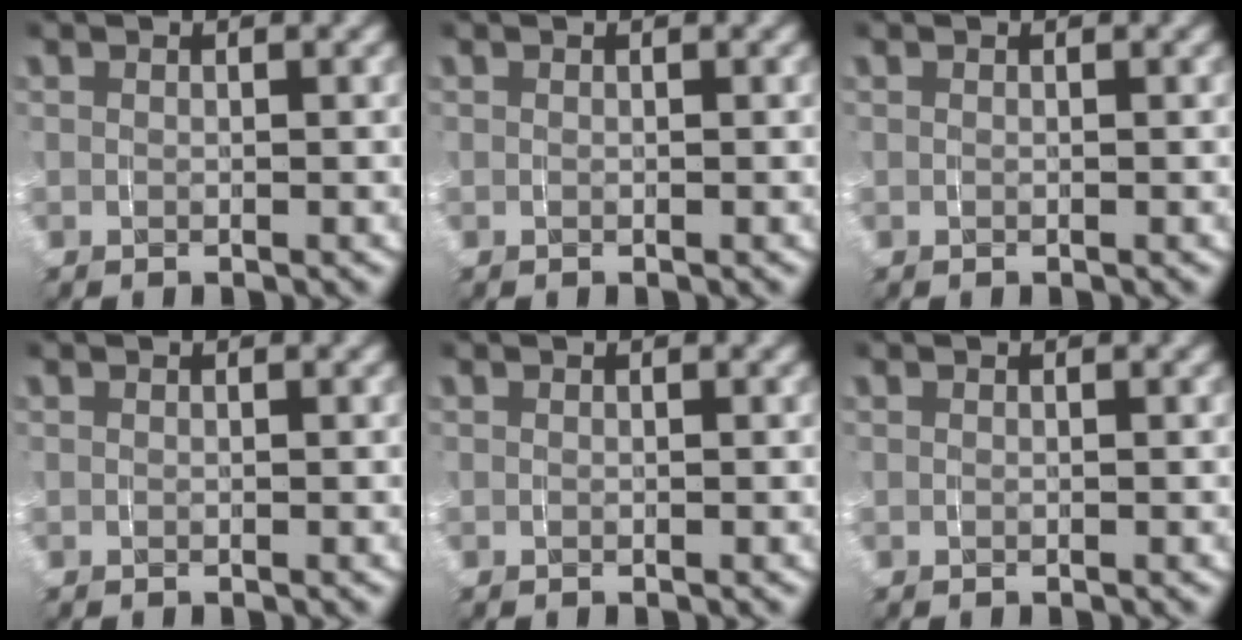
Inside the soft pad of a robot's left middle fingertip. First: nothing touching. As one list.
[{"total": 0.0}, {"total": 0.0}, {"total": 0.0}, {"total": 0.0}, {"total": 0.0}]